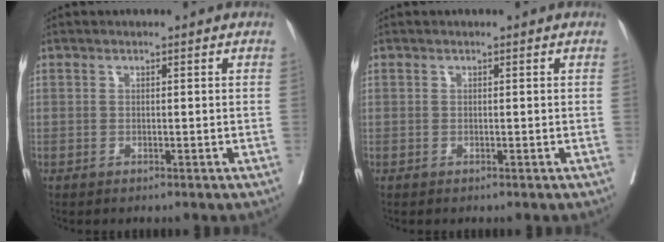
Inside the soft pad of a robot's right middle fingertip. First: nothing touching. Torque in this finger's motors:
{"motor_torque": [0.00, 0.00, 0.00, 0.00]}